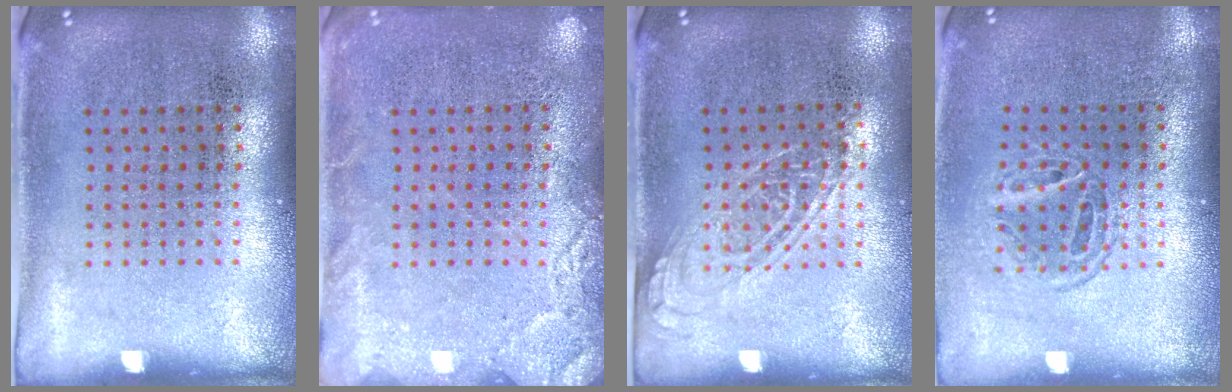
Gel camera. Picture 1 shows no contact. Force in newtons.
{"total": 2.6, "press": 2.6, "slide": 0.4}
{"total": 1.3, "press": 1.2, "slide": 0.6}
{"total": 1.4, "press": 1.1, "slide": 0.8}